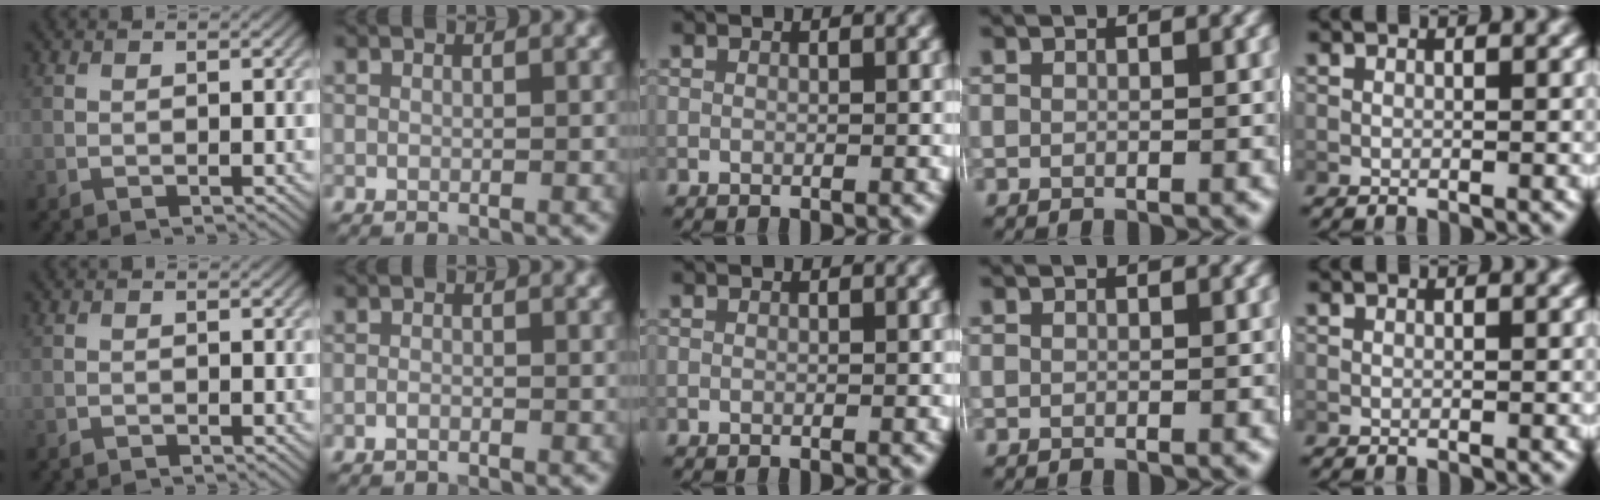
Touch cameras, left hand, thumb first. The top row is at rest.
{"thumb": {"total": 0.6, "force": [-0.6, 0.0, 0.0], "torque": [0.001, -0.001, -0.013]}, "index": {"total": 0.6, "force": [-0.5, 0.2, 0.3], "torque": [-0.006, 0.000, -0.011]}}